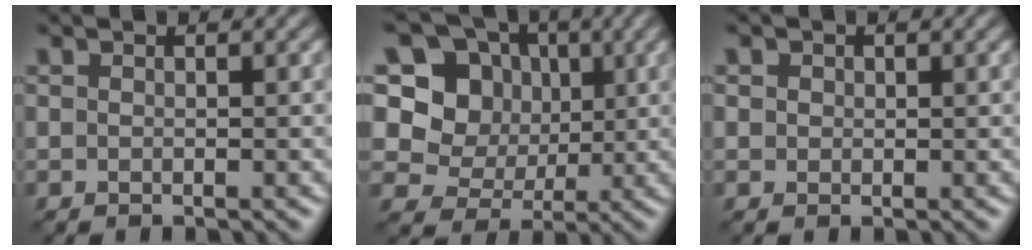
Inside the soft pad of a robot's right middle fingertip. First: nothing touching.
{"total": 7.5, "force": [1.9, 6.6, 3.2], "torque": [-0.066, 0.011, 0.012]}
{"total": 1.2, "force": [0.5, 1.1, 0.3], "torque": [-0.007, -0.001, 0.007]}